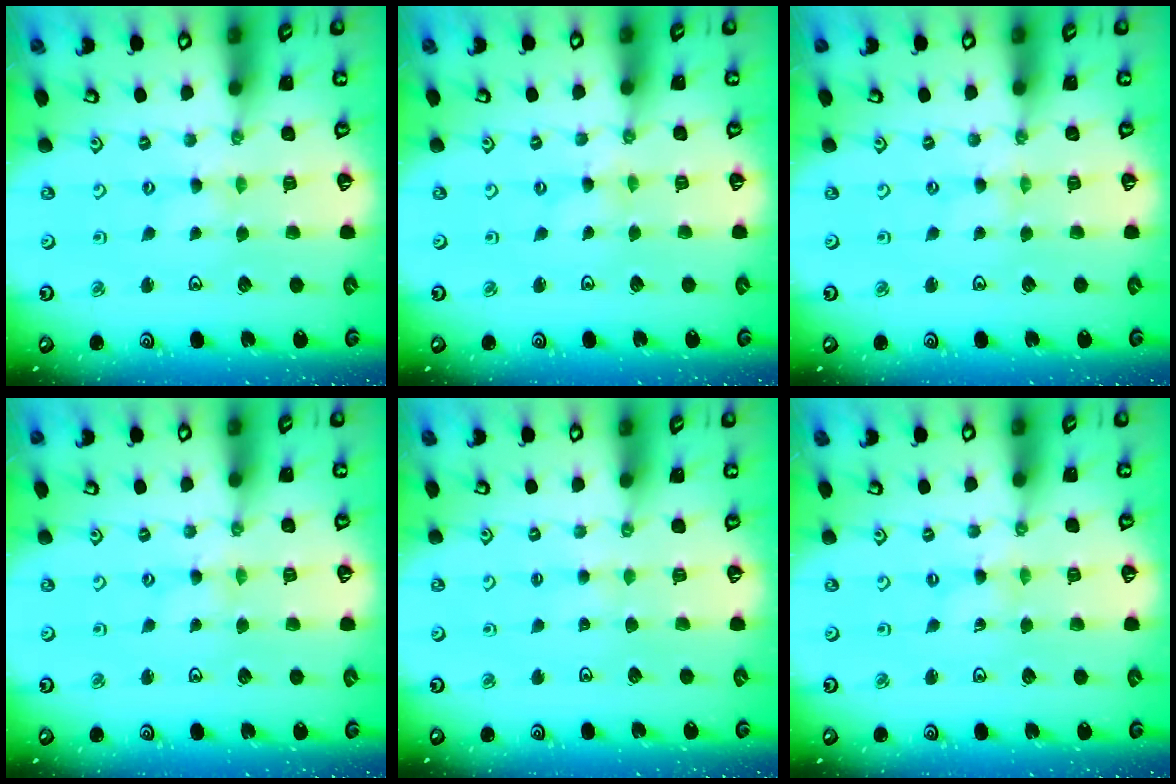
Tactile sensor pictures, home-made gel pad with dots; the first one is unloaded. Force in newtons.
{"total": 0.0}
{"total": 0.0}
{"total": 0.6, "press": 0.6, "slide": 0.2}
{"total": 1.8, "press": 1.7, "slide": 0.4}
{"total": 0.0}